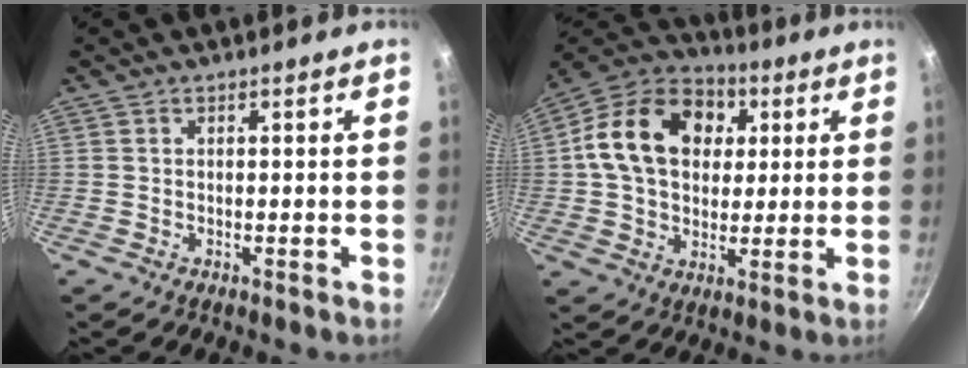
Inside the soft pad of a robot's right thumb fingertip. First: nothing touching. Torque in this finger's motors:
{"motor_torque": [1.62, 1.66, 1.06, -0.31, 0.13]}